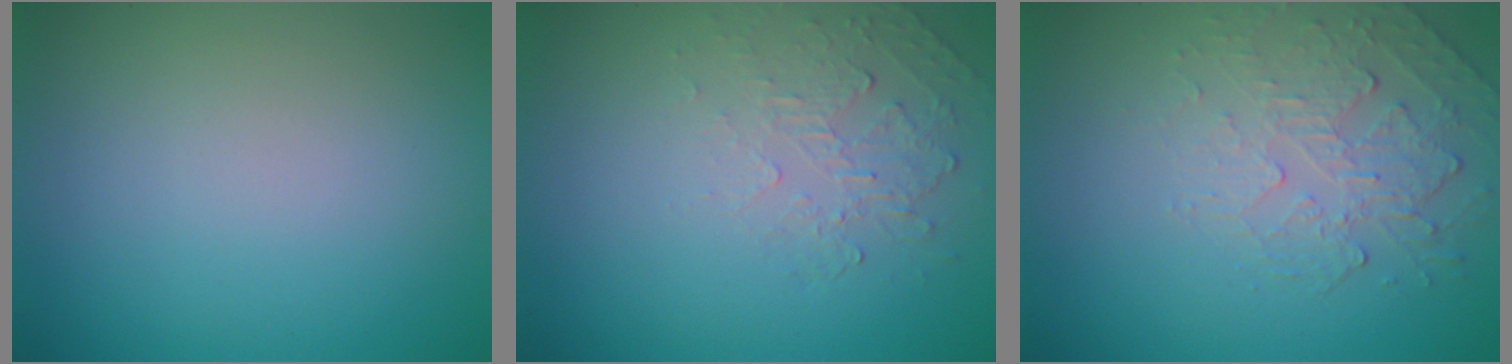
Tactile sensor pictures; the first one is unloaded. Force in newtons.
{"total": 2.1, "press": 0.7, "slide": 2.0}
{"total": 2.2, "press": 1.4, "slide": 1.7}